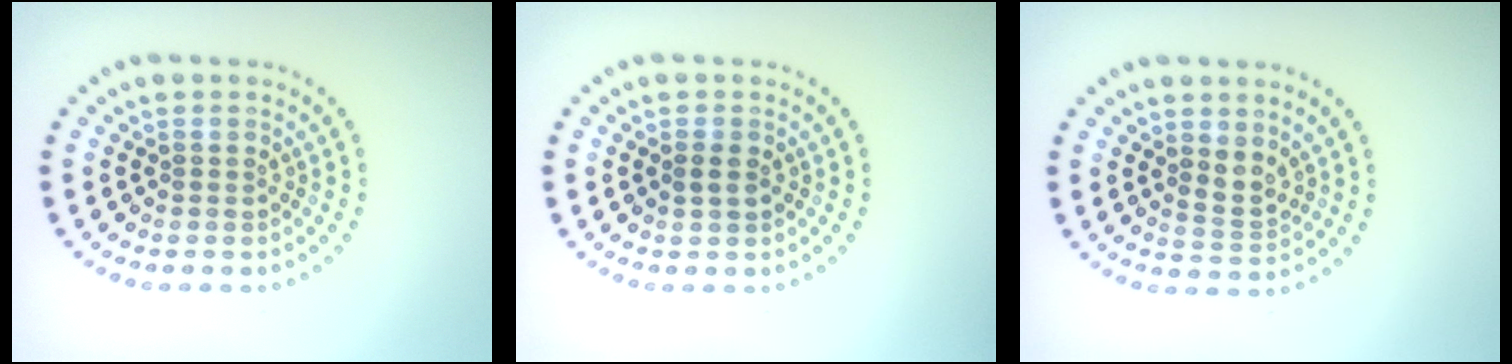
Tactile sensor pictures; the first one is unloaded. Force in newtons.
{"total": 1.2, "press": 1.2, "slide": 0.1}
{"total": 2.2, "press": 1.6, "slide": 1.5}